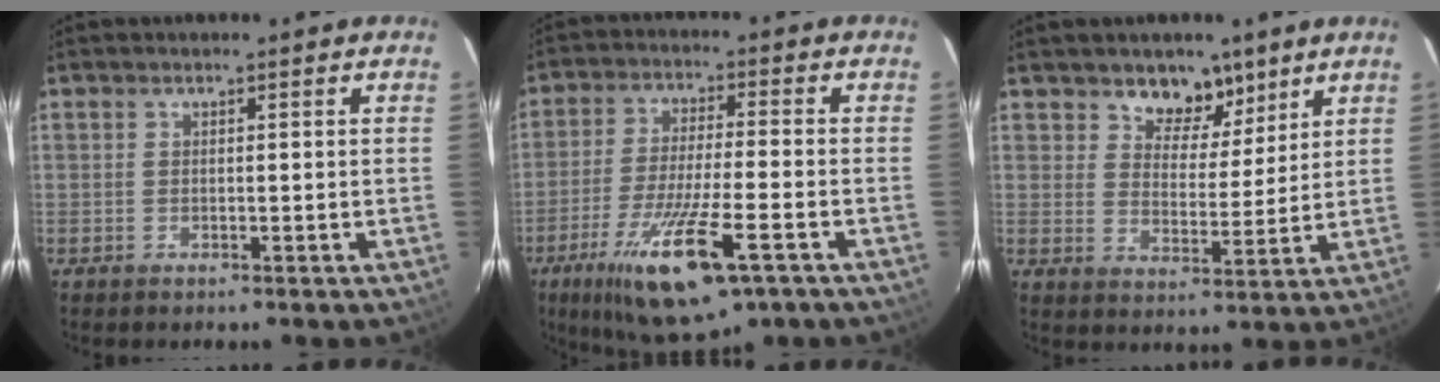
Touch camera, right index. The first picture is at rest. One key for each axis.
{"total": 16.8, "fx": -8.9, "fy": 3.8, "fz": 13.8, "tx": -0.269, "ty": -0.045, "tz": -0.151}
{"total": 7.4, "fx": 5.3, "fy": 4.5, "fz": 2.5, "tx": -0.025, "ty": -0.014, "tz": 0.083}